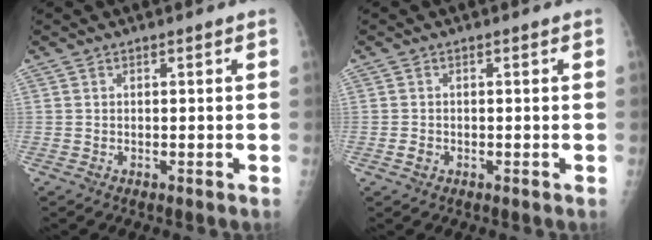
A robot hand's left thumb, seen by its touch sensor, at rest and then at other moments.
{"total": 1.0, "force": [-0.1, 0.9, 0.5], "torque": [-0.005, 0.001, -0.001]}